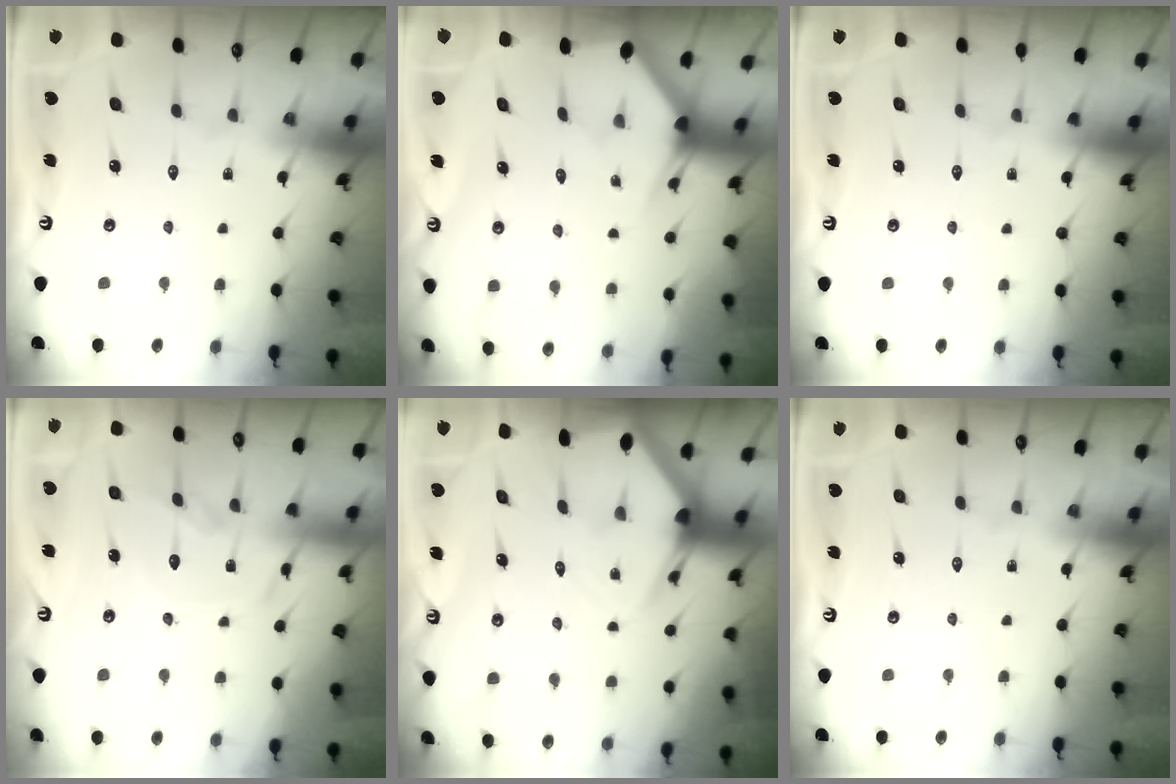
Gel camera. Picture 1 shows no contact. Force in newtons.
{"total": 2.9, "press": 2.9, "slide": 0.1}
{"total": 0.0}
{"total": 12.0, "press": 12.0, "slide": 0.8}
{"total": 4.5, "press": 4.5, "slide": 0.5}
{"total": 0.0}